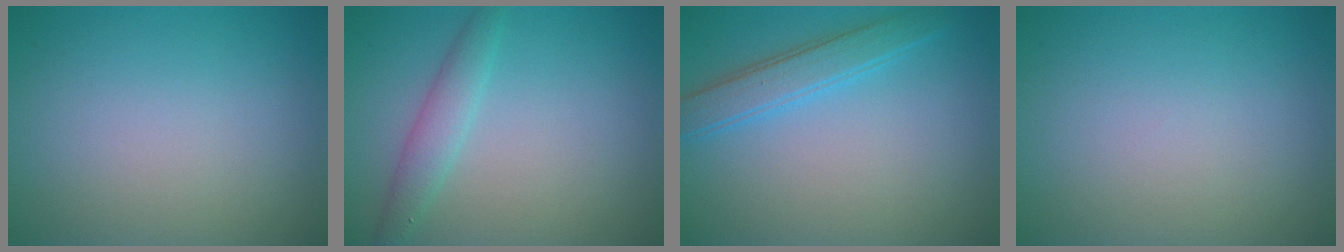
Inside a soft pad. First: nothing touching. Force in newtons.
{"total": 2.3, "press": 2.3, "slide": 0.1}
{"total": 3.0, "press": 3.0, "slide": 0.0}
{"total": 0.0}